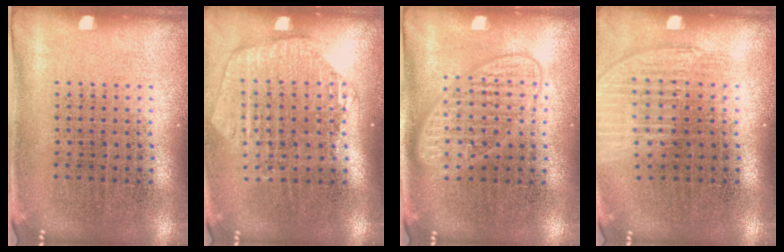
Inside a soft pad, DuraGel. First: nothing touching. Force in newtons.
{"total": 1.6, "press": 1.5, "slide": 0.7}
{"total": 1.5, "press": 1.5, "slide": 0.2}
{"total": 1.2, "press": 1.1, "slide": 0.4}